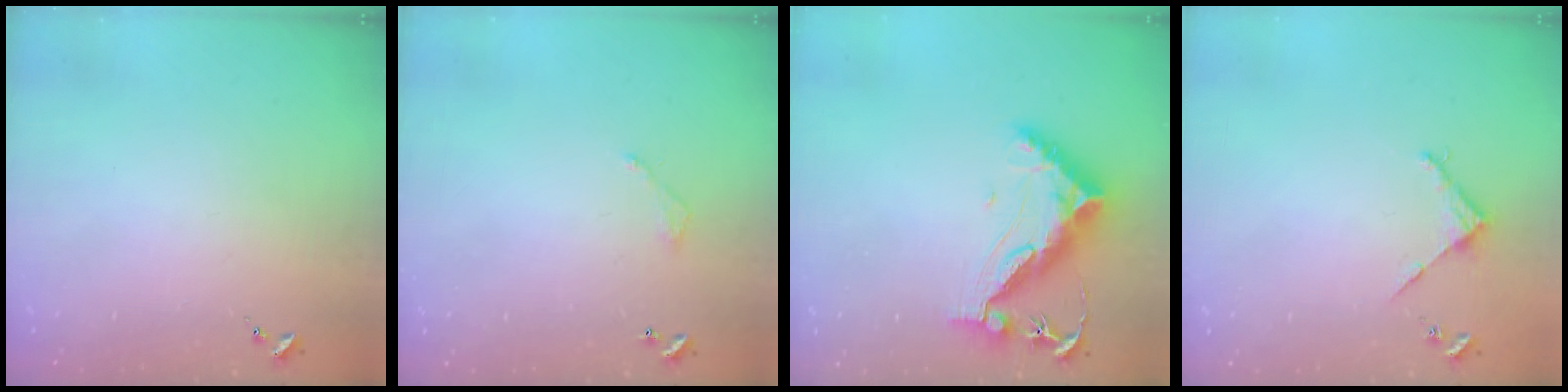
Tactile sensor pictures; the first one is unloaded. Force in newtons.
{"total": 3.8, "press": 3.8, "slide": 0.2}
{"total": 13.0, "press": 12.9, "slide": 0.7}
{"total": 2.9, "press": 2.8, "slide": 0.2}